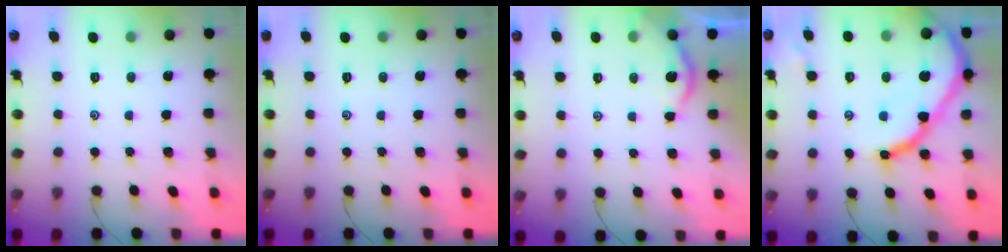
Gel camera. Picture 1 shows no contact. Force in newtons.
{"total": 0.0}
{"total": 2.7, "press": 2.7, "slide": 0.2}
{"total": 19.8, "press": 19.7, "slide": 1.8}